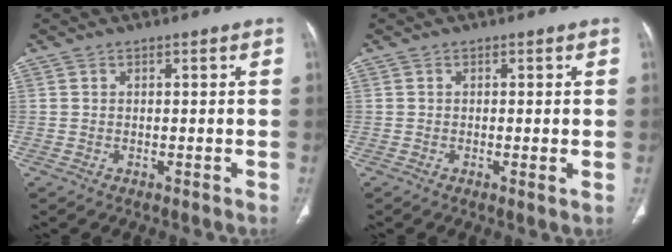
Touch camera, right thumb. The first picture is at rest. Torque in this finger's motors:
{"motor_torque": [-0.06, -0.64, -0.48, 0.37, 0.07]}